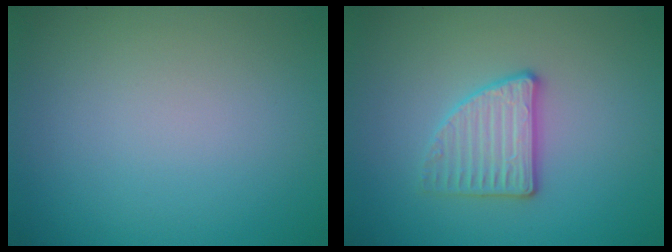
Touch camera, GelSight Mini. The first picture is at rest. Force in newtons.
{"total": 2.9, "press": 2.8, "slide": 0.7}